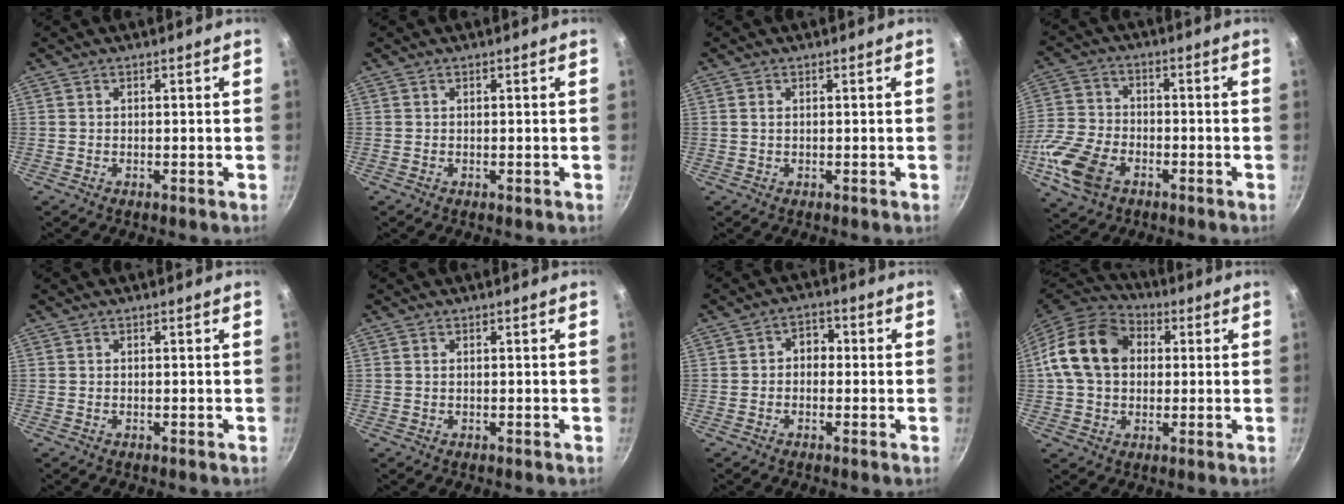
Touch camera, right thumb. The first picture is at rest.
{"total": 0.0}
{"total": 1.0, "force": [0.3, 0.6, 0.7], "torque": [-0.013, 0.002, 0.003]}
{"total": 12.2, "force": [-5.1, 8.0, 7.6], "torque": [-0.149, 0.021, -0.107]}
{"total": 0.0}
{"total": 0.5, "force": [0.2, 0.3, 0.4], "torque": [-0.007, 0.001, 0.003]}
{"total": 3.8, "force": [-0.1, 3.1, 2.3], "torque": [-0.008, 0.011, -0.011]}
{"total": 16.4, "force": [2.5, 12.5, 10.4], "torque": [-0.167, 0.028, 0.029]}